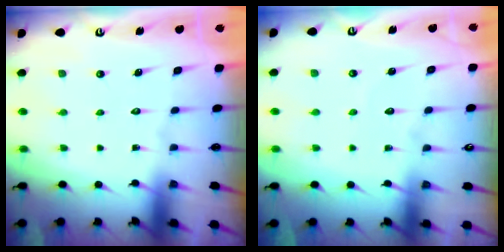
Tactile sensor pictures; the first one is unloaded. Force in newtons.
{"total": 2.9, "press": 2.9, "slide": 0.2}